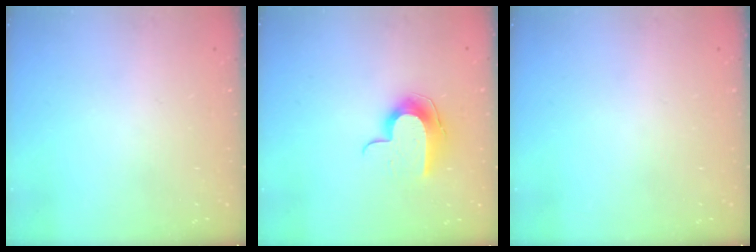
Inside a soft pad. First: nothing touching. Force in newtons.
{"total": 10.3, "press": 10.2, "slide": 1.0}
{"total": 0.0}